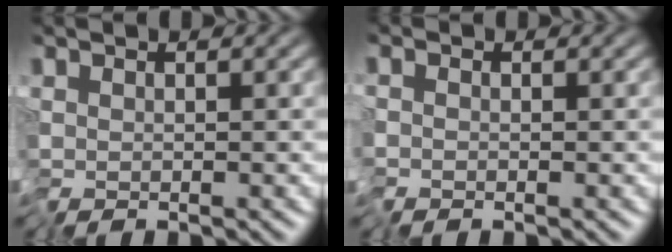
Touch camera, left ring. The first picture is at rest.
{"total": 0.5, "force": [0.0, 0.0, -0.5], "torque": [0.007, -0.003, -0.001]}